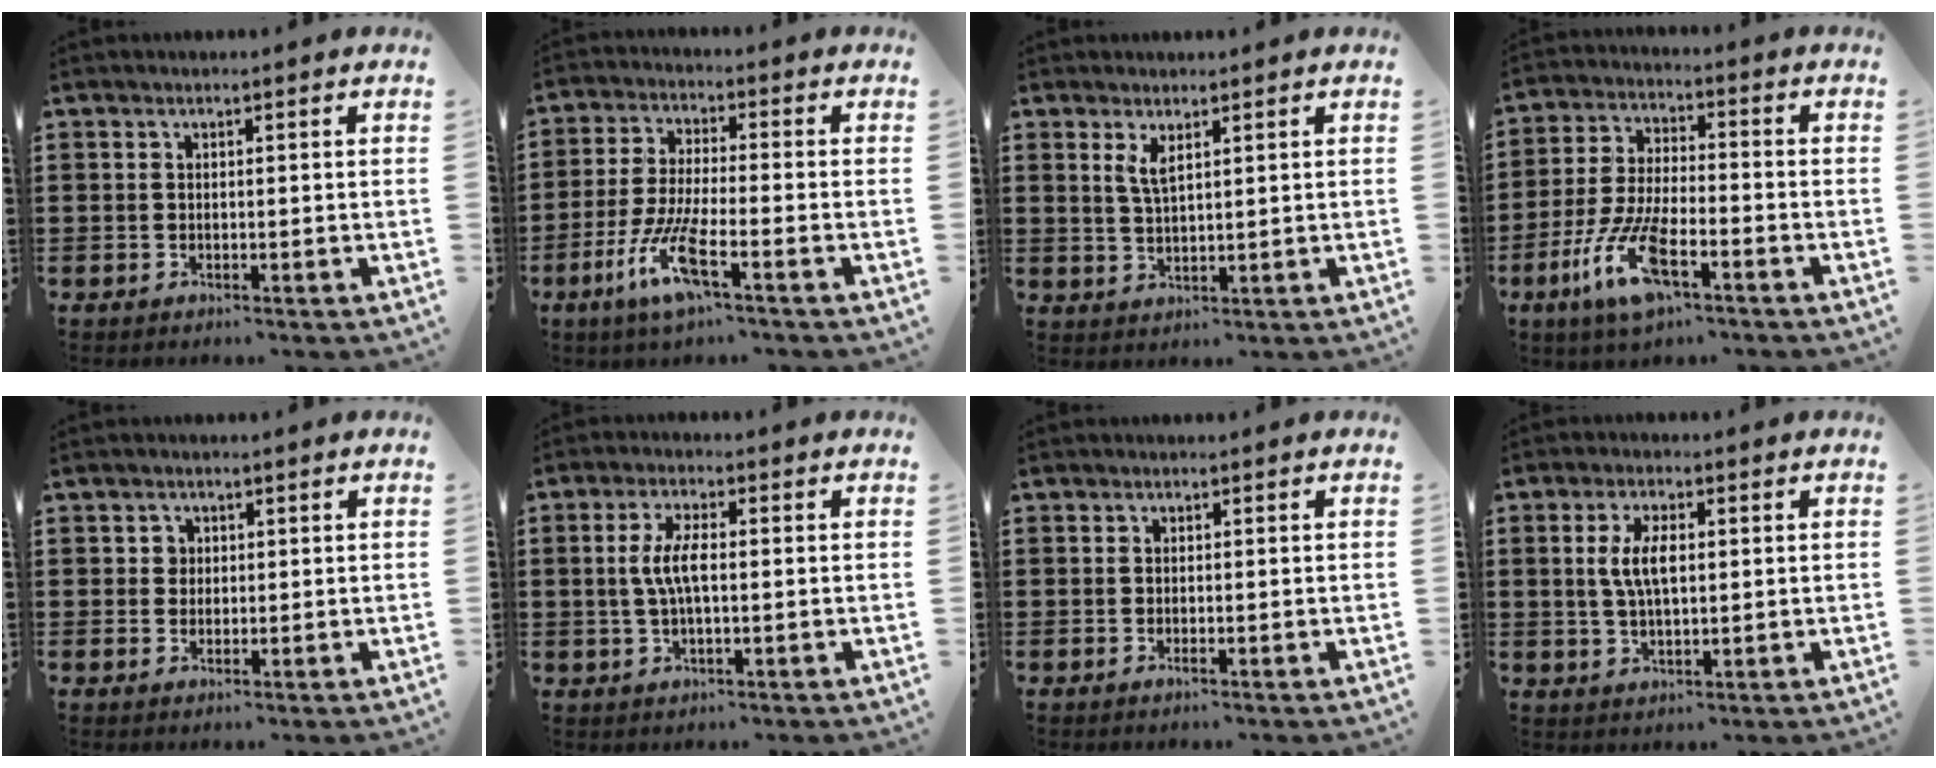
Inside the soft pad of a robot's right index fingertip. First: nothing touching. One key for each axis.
{"total": 8.6, "fx": -4.5, "fy": 1.4, "fz": 7.1, "tx": -0.168, "ty": -0.017, "tz": -0.089}
{"total": 2.8, "fx": 1.6, "fy": 0.8, "fz": 2.1, "tx": -0.046, "ty": 0.003, "tz": 0.027}
{"total": 10.5, "fx": -5.4, "fy": 3.1, "fz": 8.5, "tx": -0.200, "ty": -0.011, "tz": -0.105}
{"total": 1.6, "fx": 0.4, "fy": 1.5, "fz": 0.4, "tx": -0.014, "ty": 0.007, "tz": 0.008}
{"total": 5.3, "fx": 0.0, "fy": 1.7, "fz": 5.0, "tx": -0.107, "ty": 0.000, "tz": -0.007}
{"total": 0.5, "fx": -0.2, "fy": 0.0, "fz": 0.5, "tx": -0.008, "ty": -0.003, "tz": -0.003}
{"total": 5.6, "fx": 0.7, "fy": 2.3, "fz": 5.0, "tx": -0.109, "ty": 0.007, "tz": 0.007}